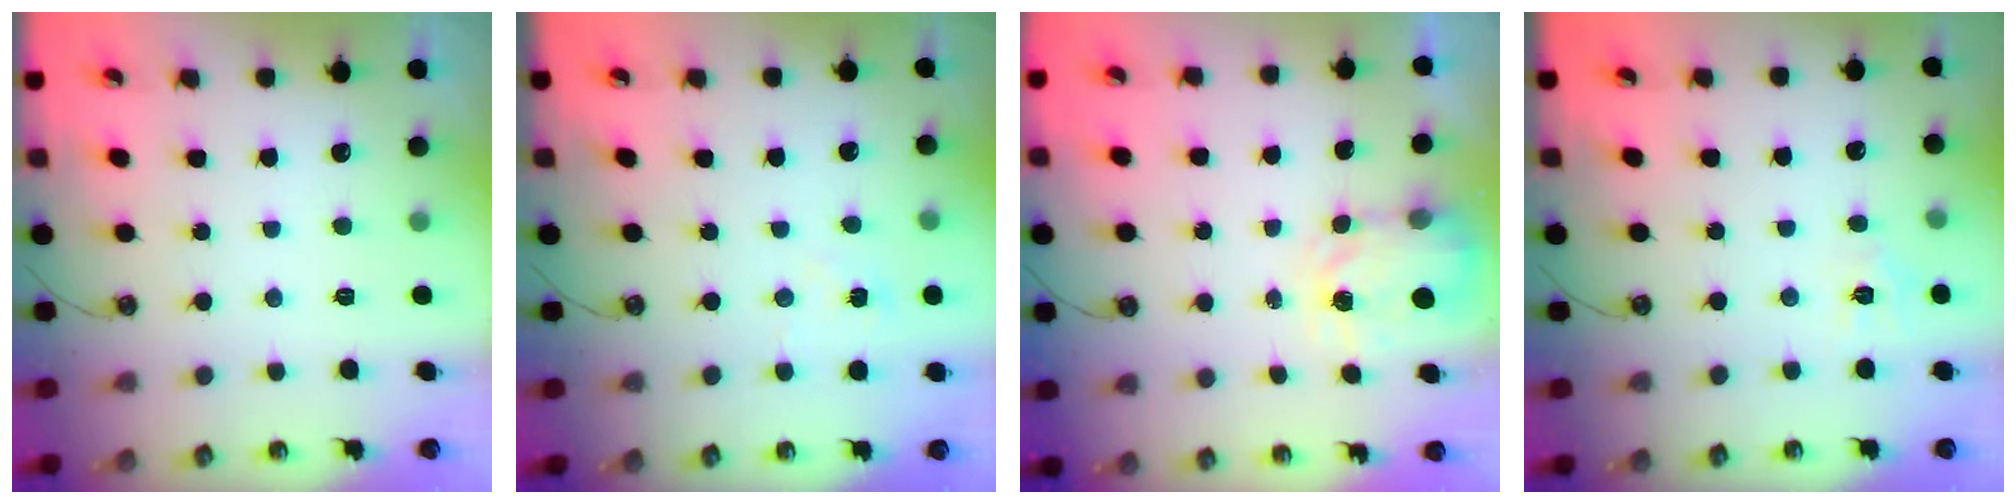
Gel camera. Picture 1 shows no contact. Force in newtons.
{"total": 4.2, "press": 4.2, "slide": 0.5}
{"total": 3.6, "press": 3.5, "slide": 0.6}
{"total": 5.0, "press": 5.0, "slide": 0.6}